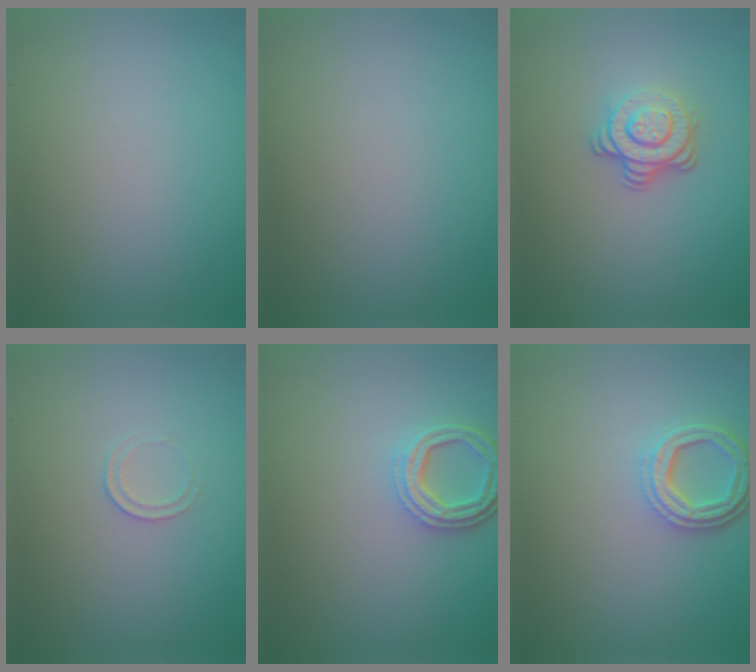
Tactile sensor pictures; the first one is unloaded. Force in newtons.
{"total": 0.0}
{"total": 3.7, "press": 2.6, "slide": 2.6}
{"total": 0.7, "press": 0.3, "slide": 0.6}
{"total": 3.3, "press": 2.7, "slide": 1.9}
{"total": 3.6, "press": 2.8, "slide": 2.3}